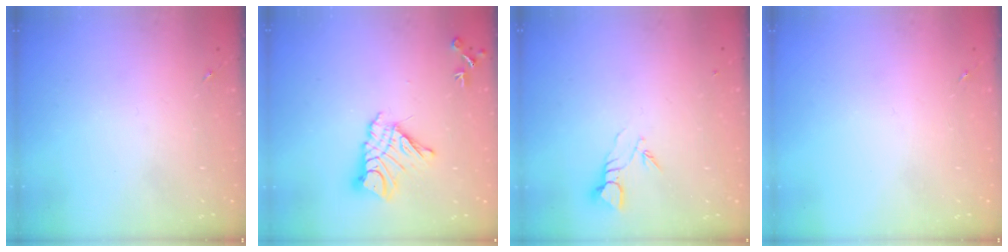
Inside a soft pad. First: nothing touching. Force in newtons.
{"total": 13.7, "press": 13.7, "slide": 1.3}
{"total": 3.9, "press": 3.9, "slide": 0.2}
{"total": 0.0}